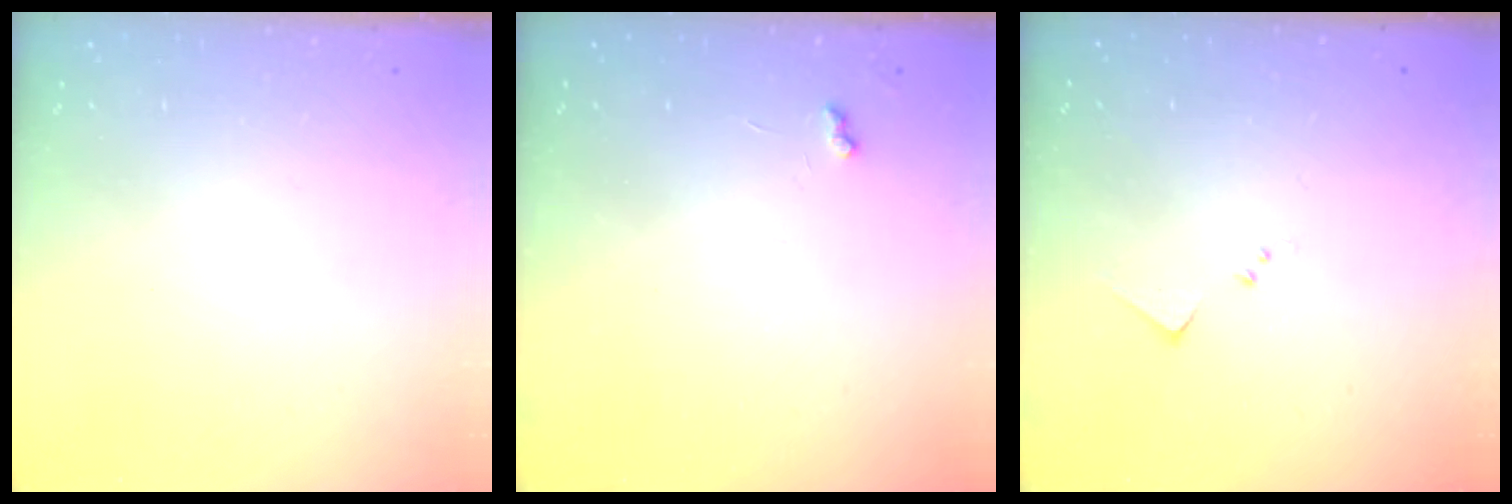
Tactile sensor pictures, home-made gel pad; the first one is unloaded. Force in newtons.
{"total": 3.1, "press": 3.0, "slide": 0.4}
{"total": 6.0, "press": 6.0, "slide": 0.5}